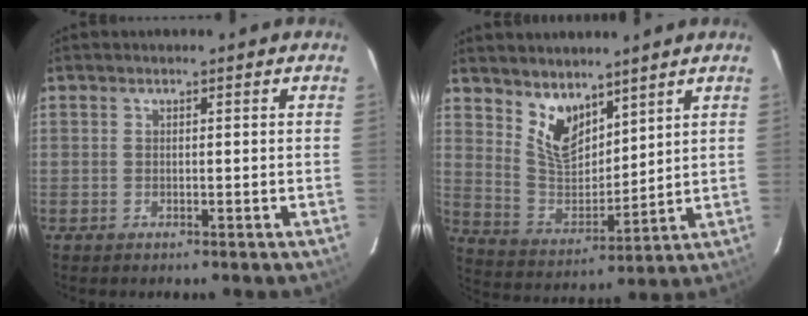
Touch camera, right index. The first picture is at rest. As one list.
[{"total": 9.6, "force": [6.7, 5.0, 4.7], "torque": [-0.083, -0.002, 0.139]}]